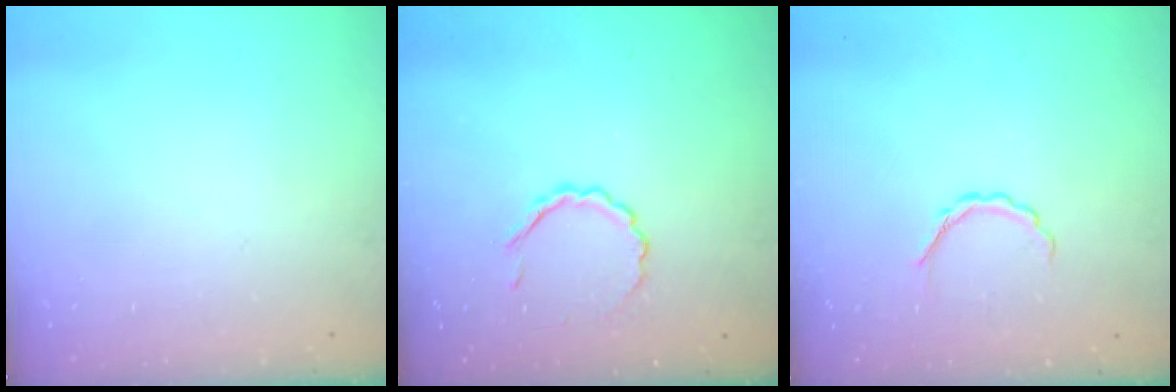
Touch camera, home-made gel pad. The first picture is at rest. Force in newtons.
{"total": 4.0, "press": 3.8, "slide": 1.3}
{"total": 3.0, "press": 2.8, "slide": 0.9}